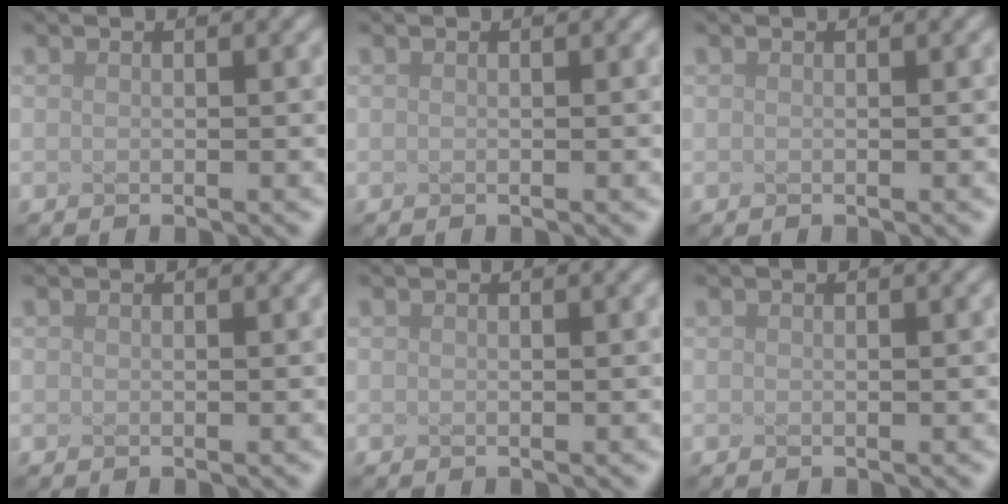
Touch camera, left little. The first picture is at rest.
{"total": 0.0}
{"total": 0.0}
{"total": 0.0}
{"total": 0.0}
{"total": 0.0}